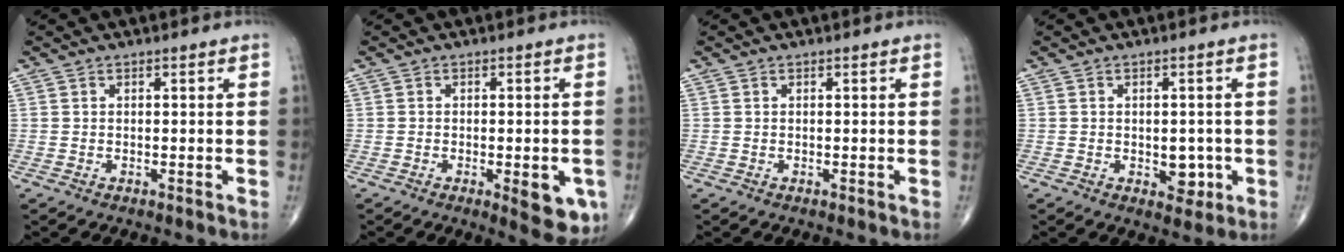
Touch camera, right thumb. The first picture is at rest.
{"total": 7.5, "force": [-2.6, 2.7, 6.5], "torque": [-0.063, -0.004, -0.026]}
{"total": 0.0}
{"total": 4.2, "force": [-0.9, 2.8, 3.0], "torque": [-0.011, 0.001, -0.006]}